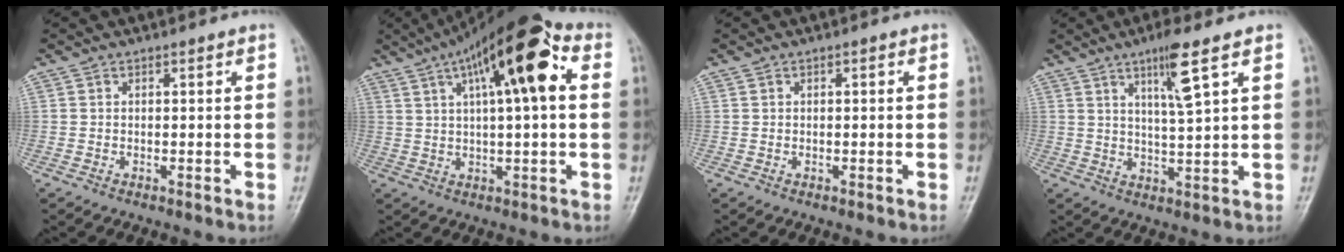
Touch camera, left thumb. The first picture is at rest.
{"total": 17.2, "force": [5.7, 5.2, 15.4], "torque": [-0.235, 0.026, 0.081]}
{"total": 0.0}
{"total": 6.8, "force": [3.6, 0.0, 5.7], "torque": [-0.110, -0.024, 0.070]}